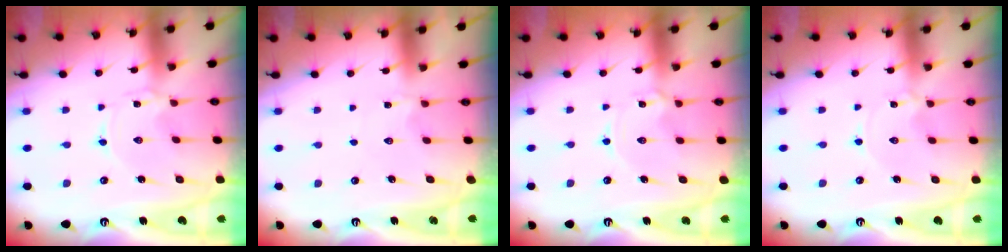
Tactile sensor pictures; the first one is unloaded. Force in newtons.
{"total": 3.4, "press": 3.4, "slide": 0.5}
{"total": 1.7, "press": 1.7, "slide": 0.1}
{"total": 0.0}